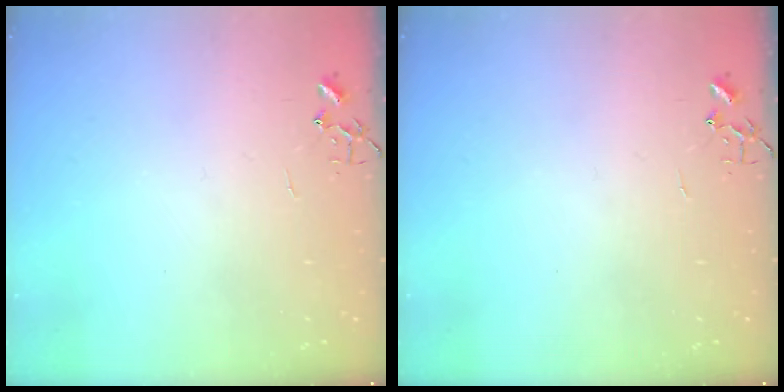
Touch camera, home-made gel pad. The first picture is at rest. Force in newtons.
{"total": 0.0}